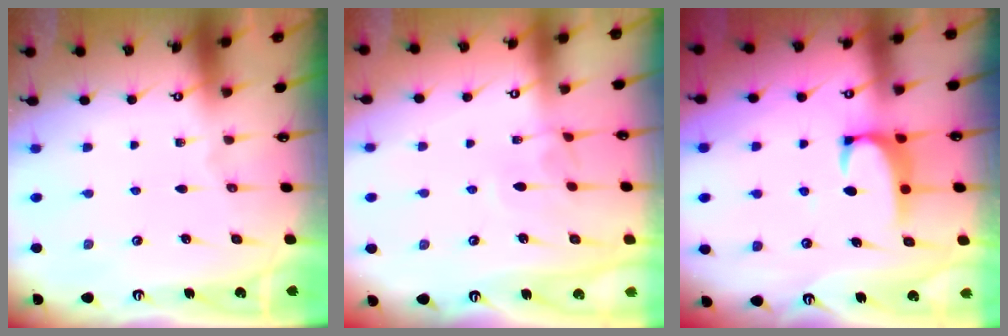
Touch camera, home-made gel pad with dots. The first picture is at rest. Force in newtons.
{"total": 1.2, "press": 1.2, "slide": 0.4}
{"total": 2.0, "press": 1.9, "slide": 0.7}